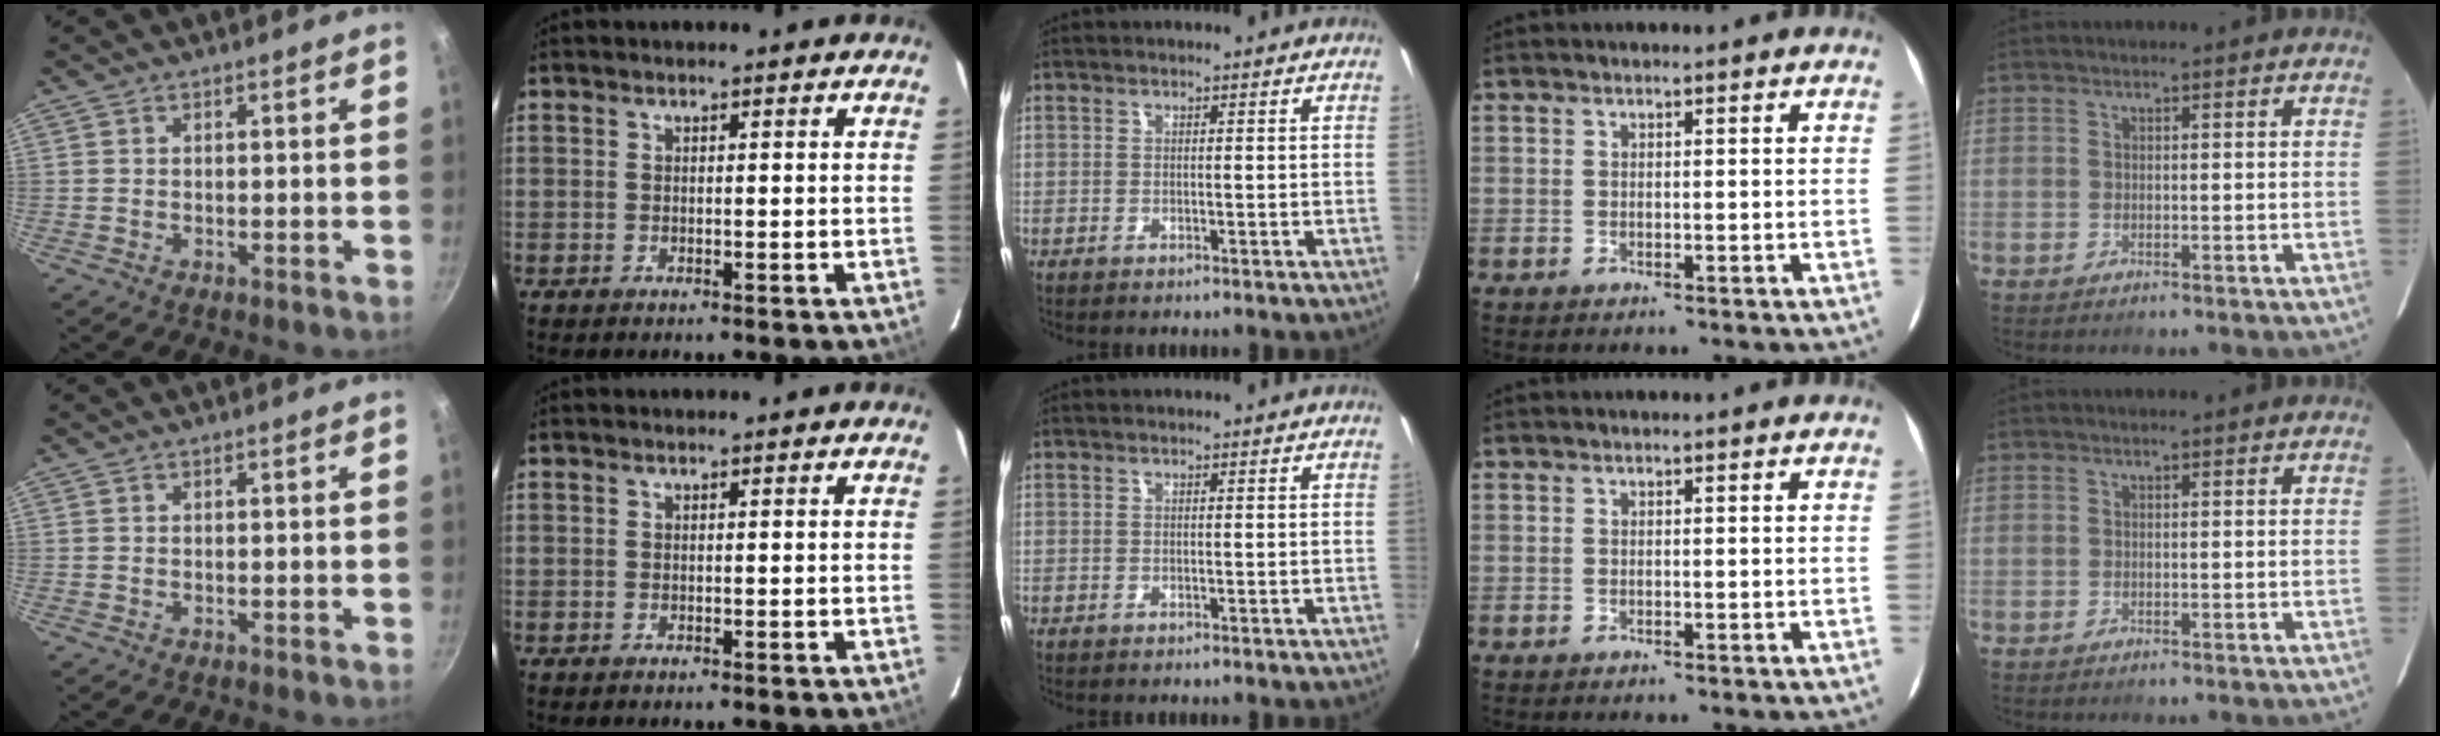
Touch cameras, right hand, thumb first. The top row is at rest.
{}